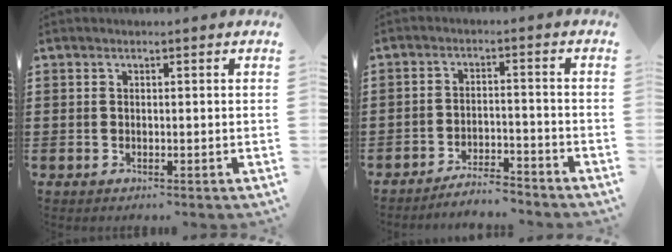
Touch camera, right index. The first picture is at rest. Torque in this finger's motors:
{"motor_torque": [-0.15, 0.15, 0.01, 0.00]}